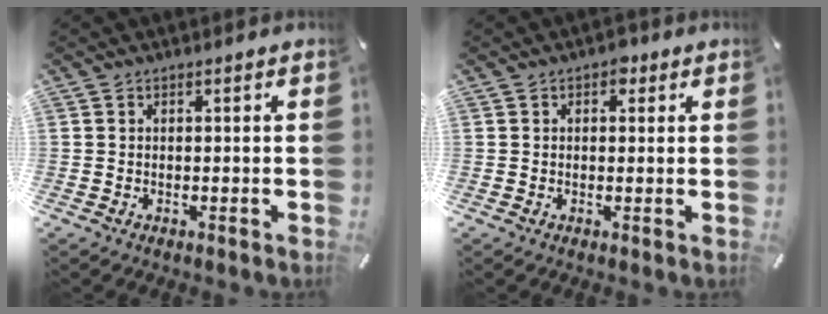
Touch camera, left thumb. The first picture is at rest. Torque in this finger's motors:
{"motor_torque": [0.14, 0.26, 0.10, -0.19, 0.03]}